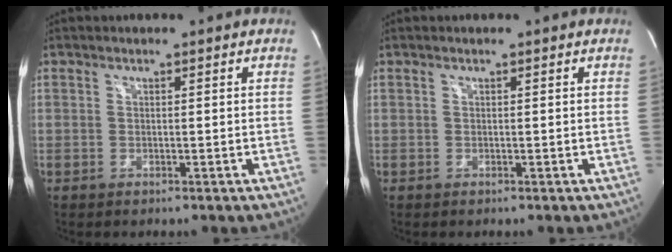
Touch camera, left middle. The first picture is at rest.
{"total": 0.0}